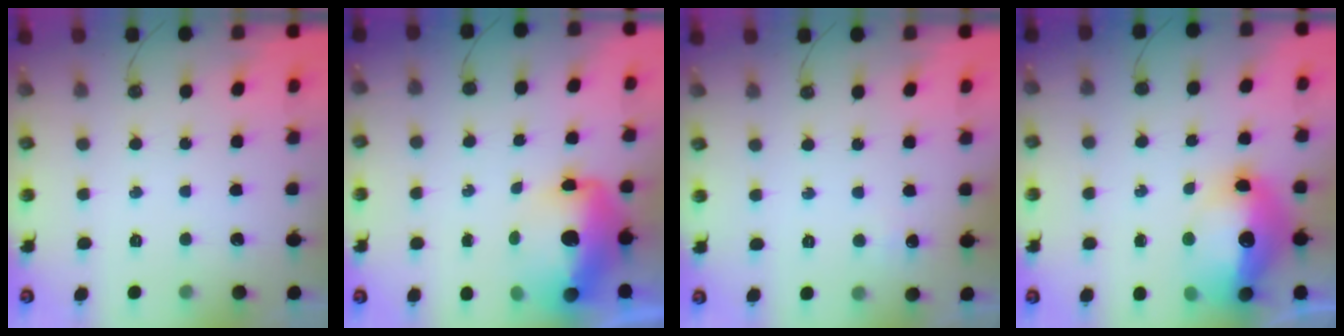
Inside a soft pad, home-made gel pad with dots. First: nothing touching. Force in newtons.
{"total": 16.5, "press": 16.4, "slide": 1.6}
{"total": 3.9, "press": 3.9, "slide": 0.2}
{"total": 17.7, "press": 17.6, "slide": 2.0}